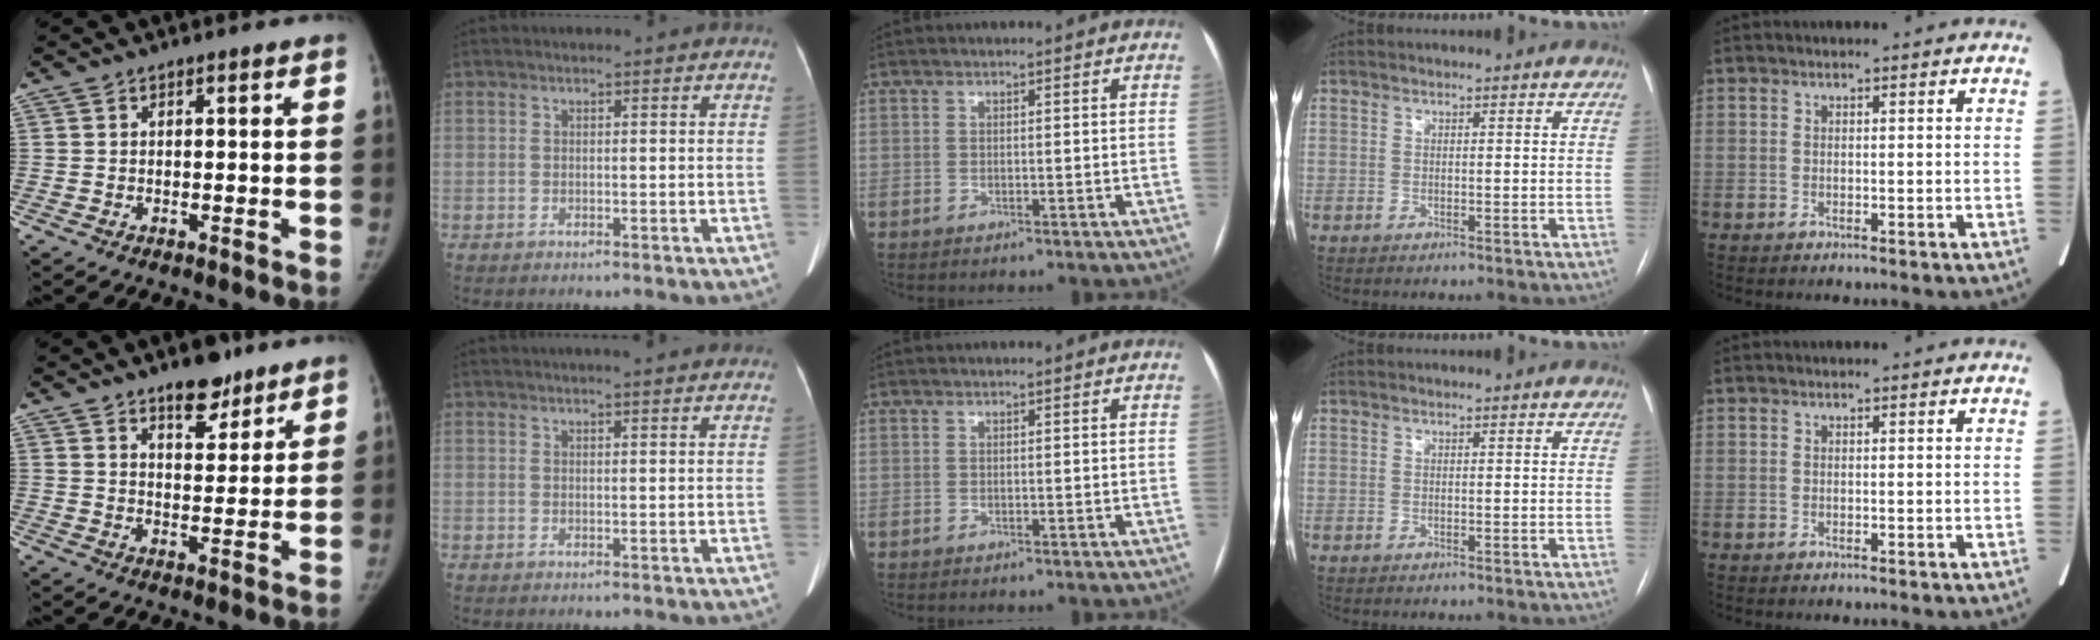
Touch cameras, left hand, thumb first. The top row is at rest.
{"thumb": {"total": 8.0, "force": [5.8, 3.5, 4.1], "torque": [-0.032, -0.038, 0.090]}, "index": {"total": 6.4, "force": [5.6, 0.5, 3.0], "torque": [-0.039, 0.023, 0.063]}}